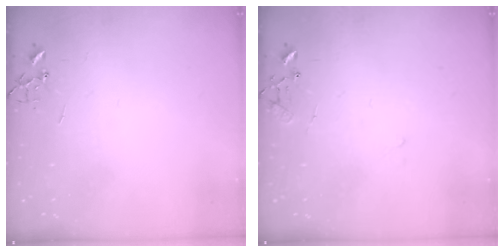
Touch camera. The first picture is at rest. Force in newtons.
{"total": 9.3, "press": 9.3, "slide": 0.7}